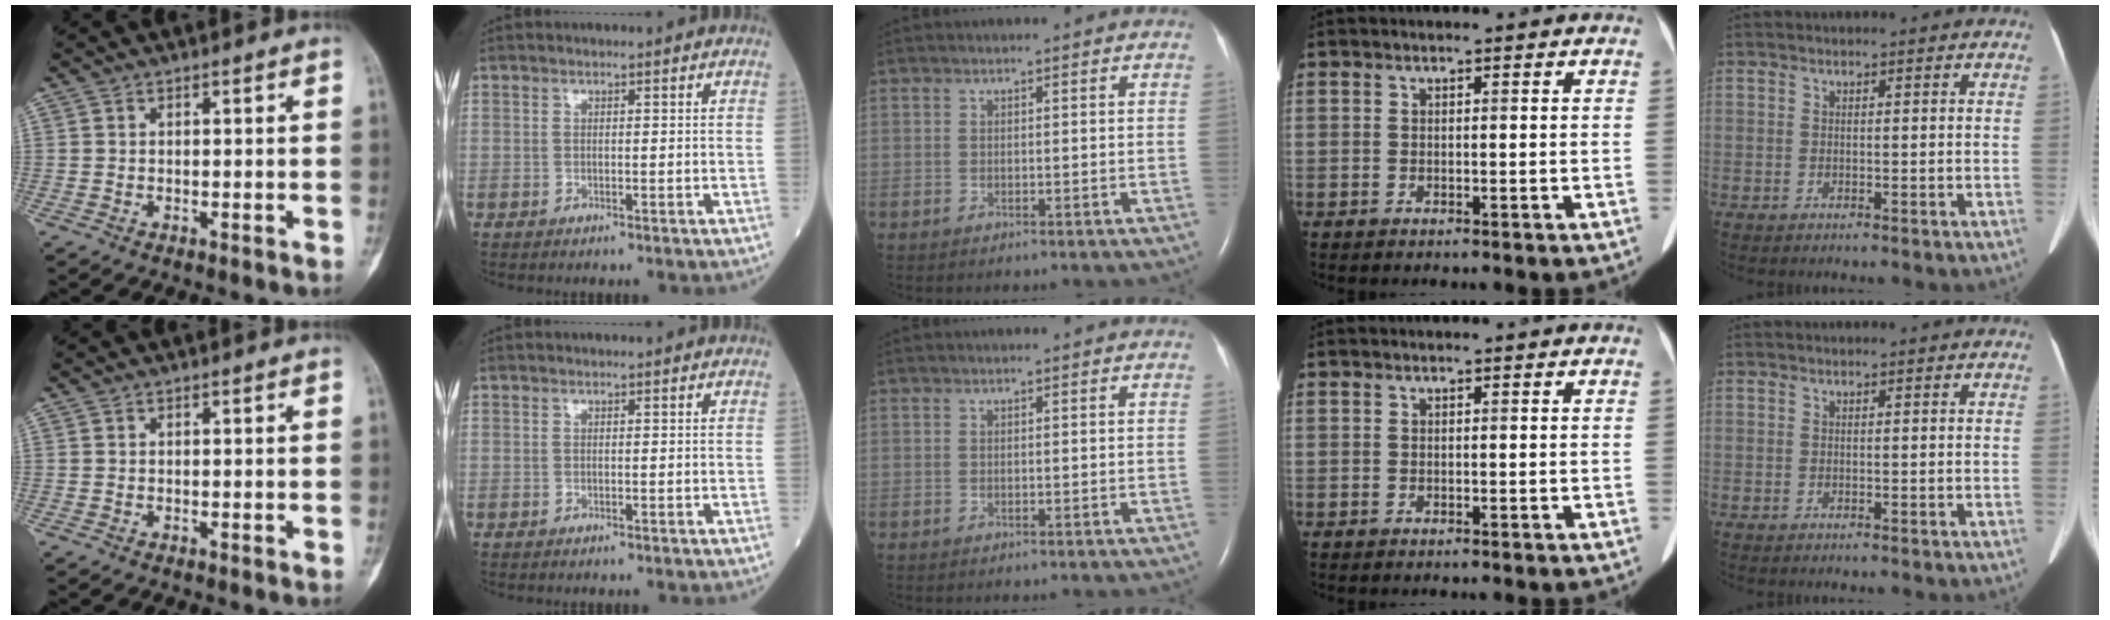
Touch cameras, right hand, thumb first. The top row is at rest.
{}